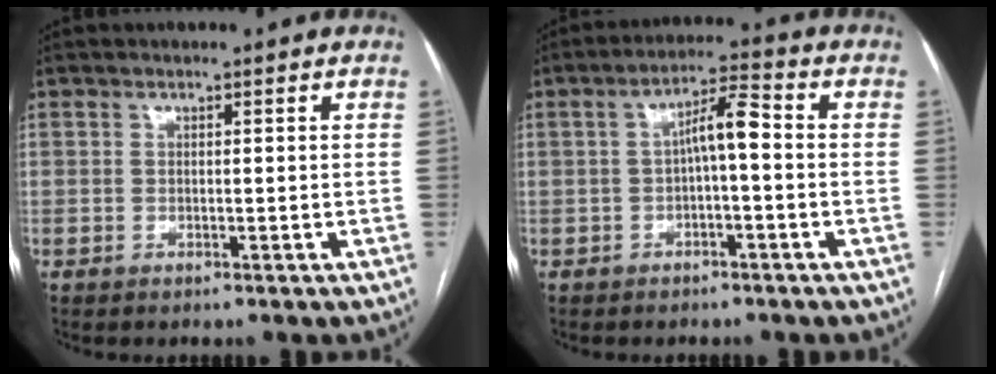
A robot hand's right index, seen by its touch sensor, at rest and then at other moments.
{"total": 5.4, "force": [-0.3, 0.9, 5.3], "torque": [-0.086, 0.024, -0.005]}